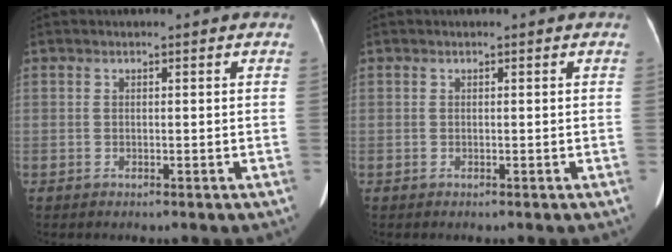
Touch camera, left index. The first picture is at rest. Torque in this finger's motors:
{"motor_torque": [0.01, 0.00, 0.00, 0.00]}